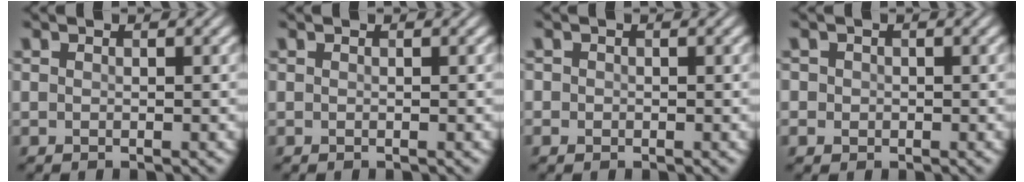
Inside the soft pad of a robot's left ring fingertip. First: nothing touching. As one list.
[{"total": 0.0}, {"total": 0.7, "force": [-0.2, 0.7, 0.1], "torque": [0.000, -0.003, -0.007]}, {"total": 1.2, "force": [0.0, 1.2, 0.2], "torque": [0.006, -0.002, -0.002]}]